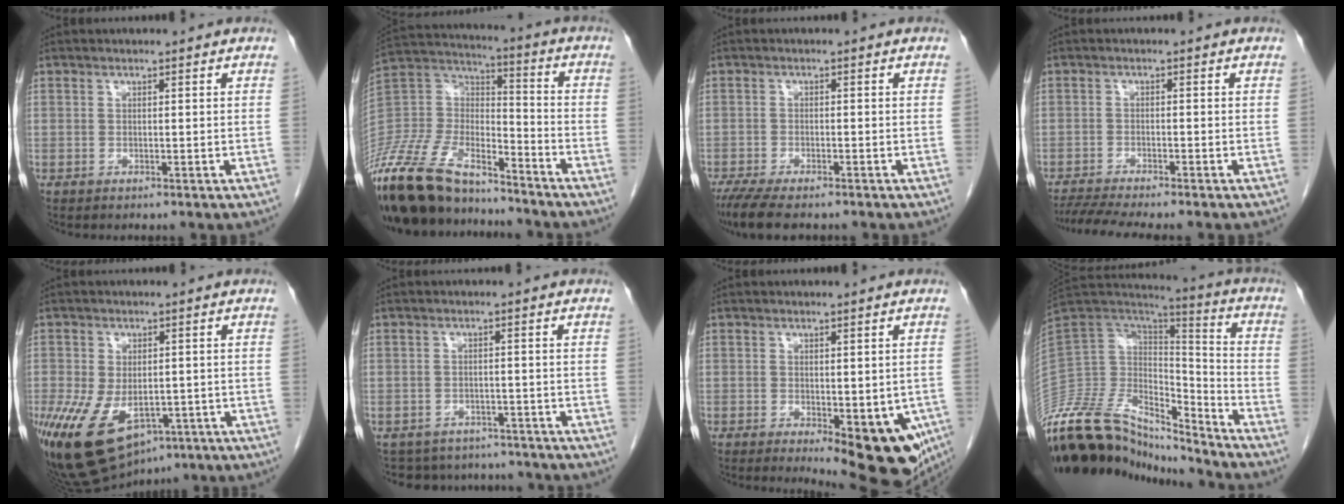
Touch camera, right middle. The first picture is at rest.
{"total": 24.1, "force": [-20.2, 7.5, 10.9], "torque": [-0.275, -0.018, -0.368]}
{"total": 7.6, "force": [-6.0, 1.8, 4.3], "torque": [-0.073, -0.016, -0.097]}
{"total": 7.0, "force": [-6.2, -0.3, 3.3], "torque": [-0.052, -0.015, -0.102]}
{"total": 16.7, "force": [-7.7, 10.0, 11.0], "torque": [-0.236, -0.019, -0.105]}
{"total": 9.1, "force": [-8.3, 3.7, 0.9], "torque": [-0.014, 0.017, -0.099]}
{"total": 13.3, "force": [-5.5, 5.0, 11.1], "torque": [-0.100, -0.014, -0.060]}
{"total": 27.7, "force": [-25.0, 7.9, 8.9], "torque": [-0.230, 0.016, -0.414]}